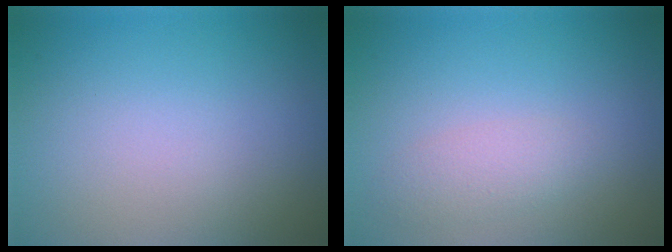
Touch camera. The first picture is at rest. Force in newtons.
{"total": 2.0, "press": 2.0, "slide": 0.0}